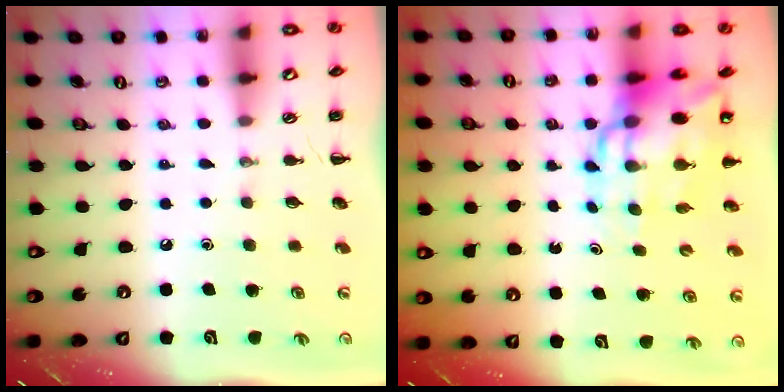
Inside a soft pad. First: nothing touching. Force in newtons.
{"total": 13.9, "press": 13.3, "slide": 3.9}